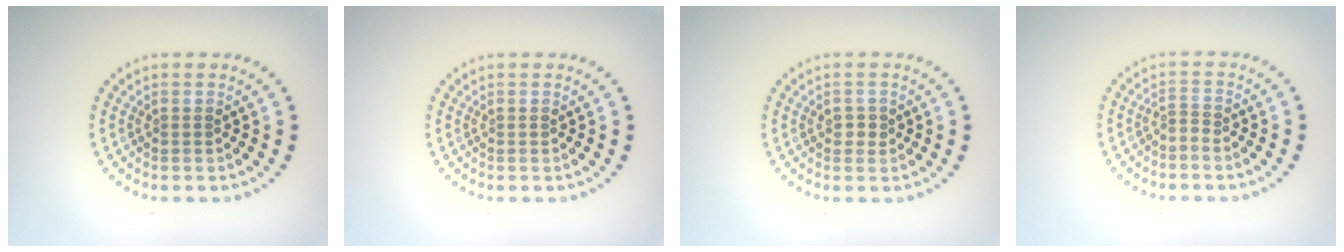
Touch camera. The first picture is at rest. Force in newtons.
{"total": 0.0}
{"total": 1.1, "press": 1.1, "slide": 0.4}
{"total": 0.9, "press": 0.3, "slide": 0.8}